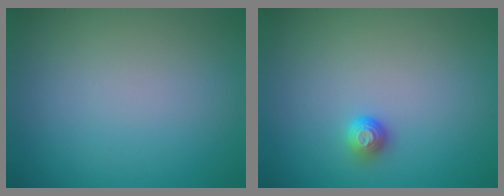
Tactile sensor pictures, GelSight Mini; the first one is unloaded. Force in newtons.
{"total": 1.1, "press": 1.0, "slide": 0.5}